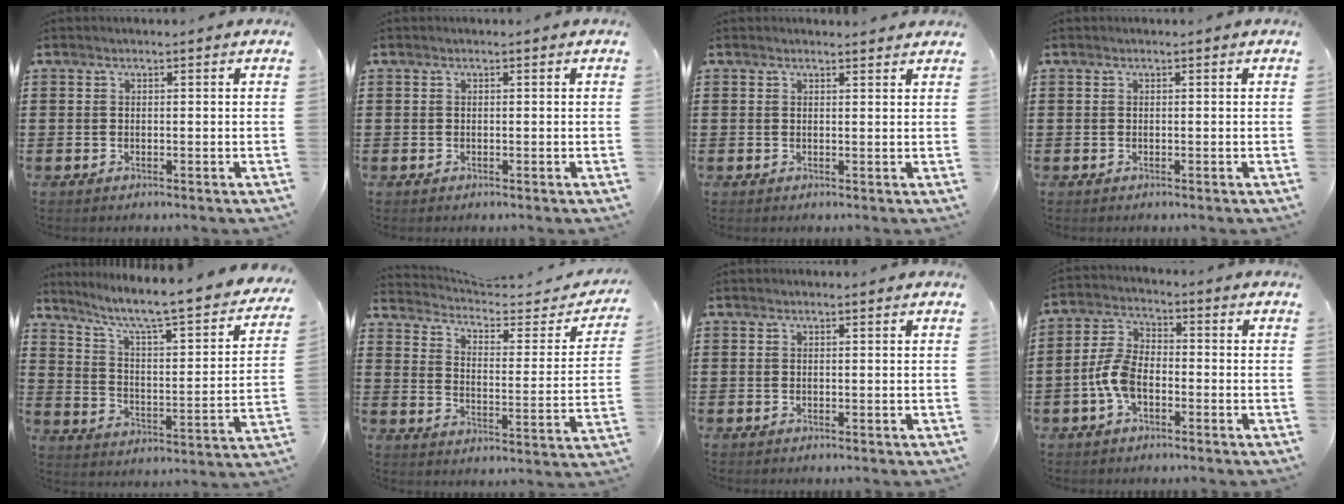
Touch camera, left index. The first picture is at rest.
{"total": 0.0}
{"total": 0.9, "force": [0.9, 0.2, 0.1], "torque": [-0.003, 0.000, 0.018]}
{"total": 0.0}
{"total": 6.5, "force": [5.1, 0.2, 4.0], "torque": [-0.100, -0.047, 0.075]}
{"total": 3.7, "force": [3.3, 0.9, 1.5], "torque": [-0.051, -0.023, 0.049]}
{"total": 0.0}
{"total": 6.3, "force": [-2.1, 3.4, 4.9], "torque": [-0.125, 0.000, -0.047]}